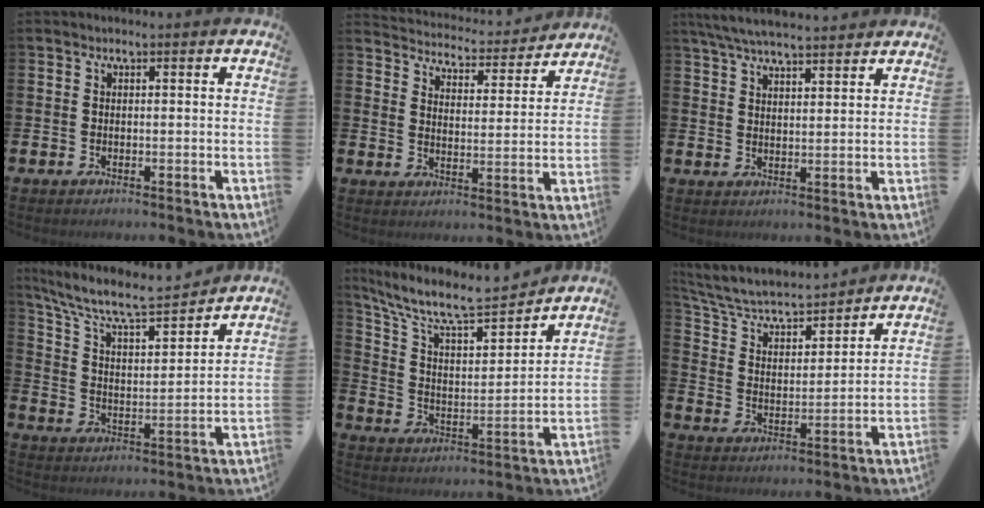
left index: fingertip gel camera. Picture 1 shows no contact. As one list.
[{"total": 4.8, "force": [4.8, 0.8, 0.2], "torque": [-0.021, -0.044, 0.078]}, {"total": 5.6, "force": [5.4, 0.6, 1.6], "torque": [-0.051, -0.018, 0.100]}, {"total": 9.0, "force": [8.1, 1.9, 3.6], "torque": [-0.105, -0.052, 0.138]}, {"total": 10.1, "force": [9.0, 2.4, 4.1], "torque": [-0.111, -0.060, 0.153]}, {"total": 6.6, "force": [6.0, 1.7, 2.0], "torque": [-0.074, -0.049, 0.100]}]